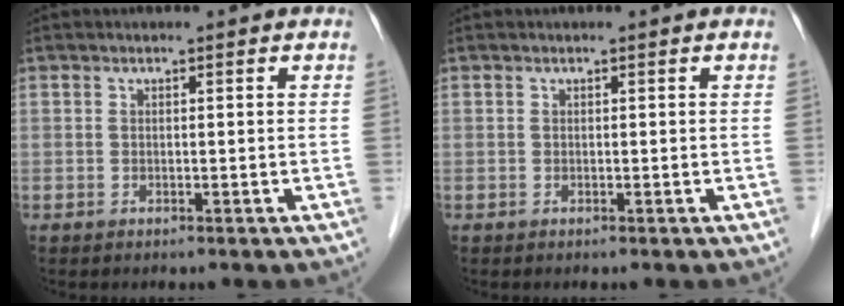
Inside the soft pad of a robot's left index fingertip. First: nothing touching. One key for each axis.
{"total": 0.0}